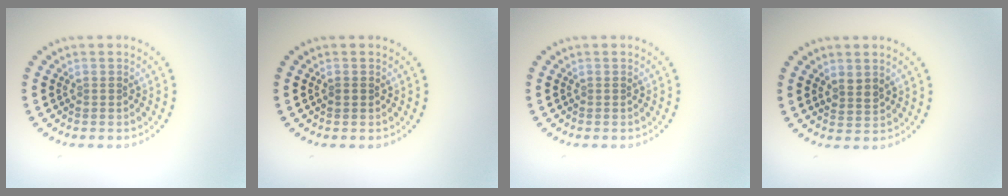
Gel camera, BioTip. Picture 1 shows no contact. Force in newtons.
{"total": 0.7, "press": 0.6, "slide": 0.1}
{"total": 0.0}
{"total": 1.5, "press": 1.3, "slide": 0.8}